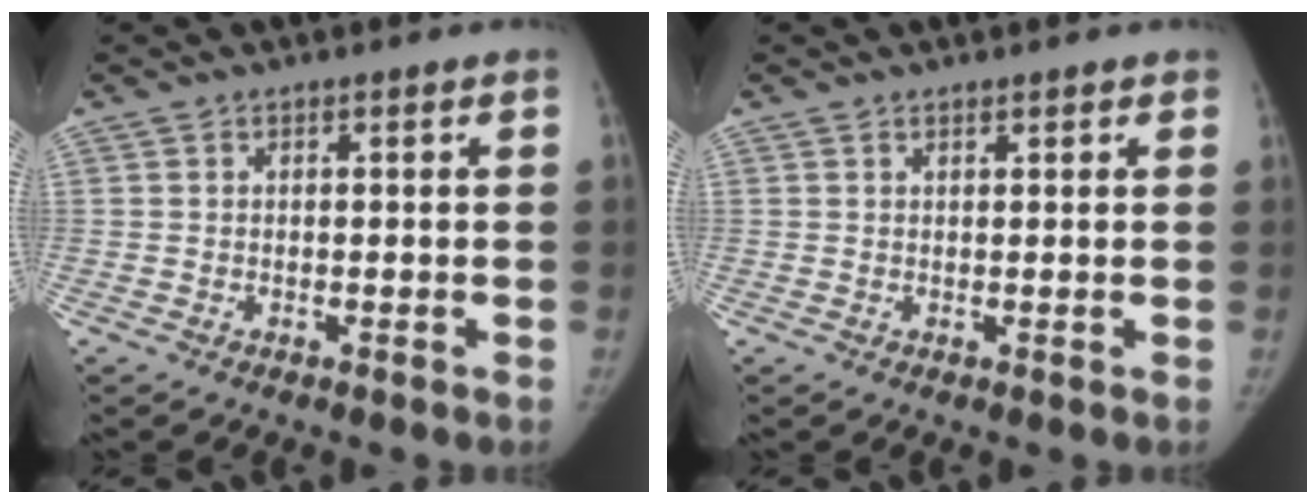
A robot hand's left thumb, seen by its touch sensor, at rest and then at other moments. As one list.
[{"total": 1.4, "force": [1.1, 0.5, 0.6], "torque": [-0.004, -0.005, 0.014]}]